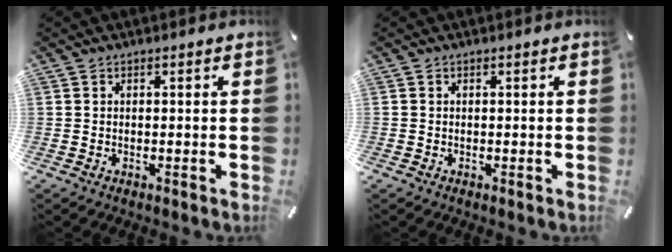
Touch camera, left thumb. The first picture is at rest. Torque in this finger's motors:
{"motor_torque": [0.08, 0.12, 0.08, -0.17, 0.07]}